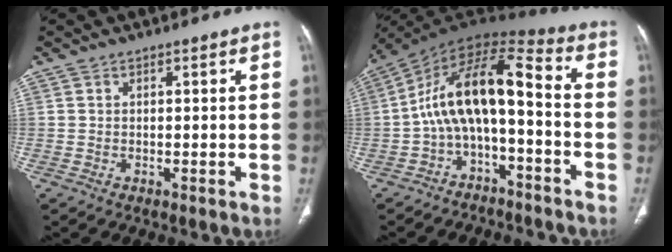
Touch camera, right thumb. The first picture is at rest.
{"total": 13.5, "force": [-3.4, 5.6, 11.7], "torque": [-0.204, 0.101, -0.065]}